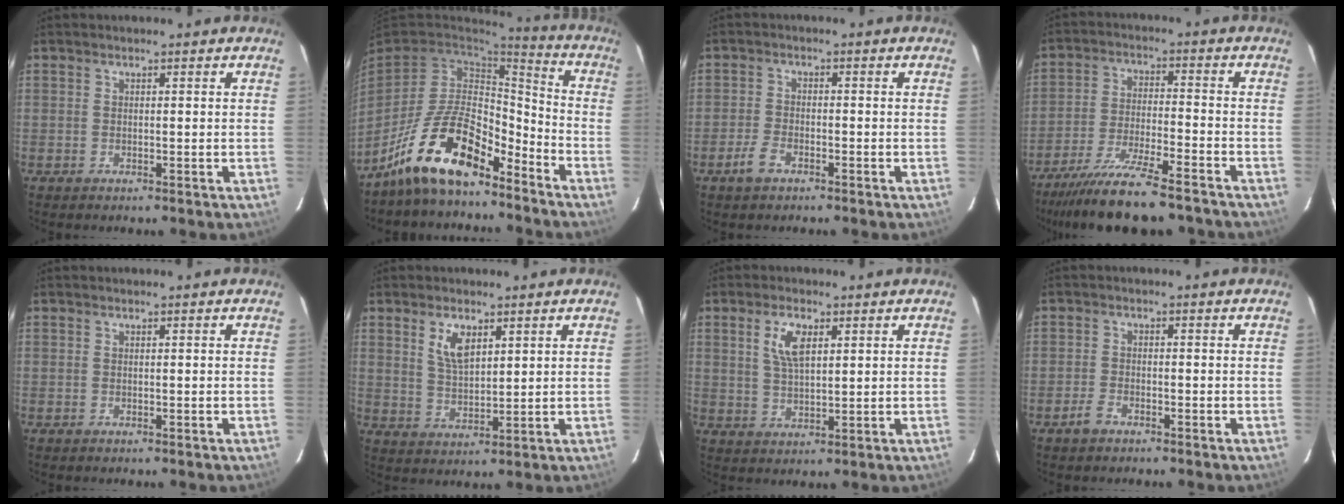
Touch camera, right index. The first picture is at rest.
{"total": 15.5, "force": [-11.3, 5.7, 9.0], "torque": [-0.185, 0.015, -0.206]}
{"total": 3.9, "force": [-2.6, 1.8, 2.3], "torque": [-0.063, 0.000, -0.050]}
{"total": 16.2, "force": [-13.7, 2.4, 8.2], "torque": [-0.174, -0.032, -0.227]}
{"total": 0.0}
{"total": 5.9, "force": [3.0, 2.8, 4.2], "torque": [-0.076, 0.001, 0.062]}
{"total": 5.8, "force": [2.3, 2.6, 4.6], "torque": [-0.087, 0.006, 0.048]}
{"total": 2.7, "force": [-2.0, 1.2, 1.3], "torque": [-0.040, 0.001, -0.041]}